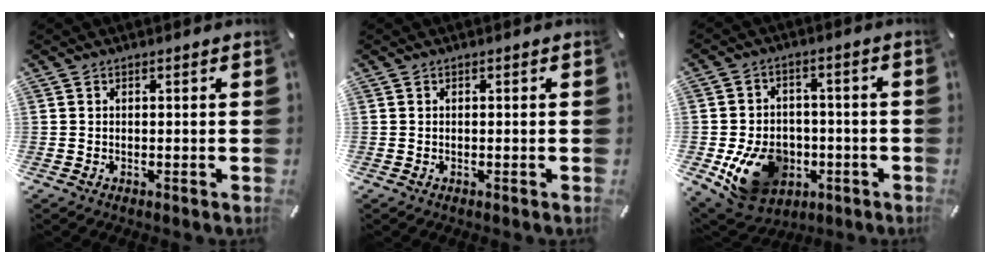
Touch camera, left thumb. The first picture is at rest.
{"total": 0.0}
{"total": 14.6, "force": [-4.9, 11.2, 7.9], "torque": [-0.157, 0.027, -0.075]}